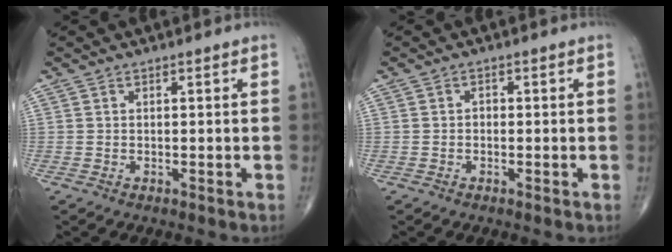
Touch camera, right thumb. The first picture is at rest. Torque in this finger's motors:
{"motor_torque": [0.11, 0.34, 0.17, 0.12, -0.02]}